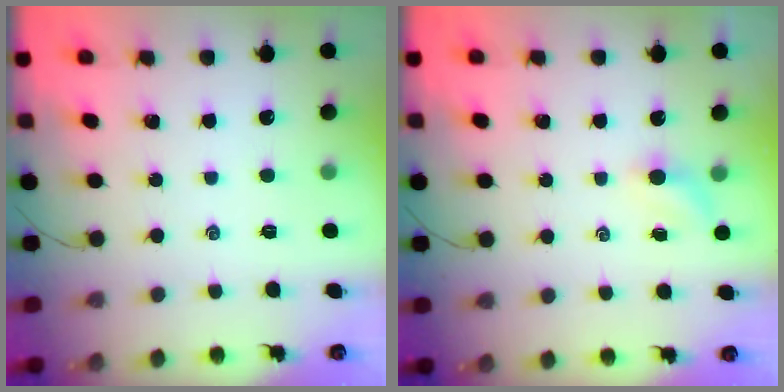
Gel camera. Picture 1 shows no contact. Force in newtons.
{"total": 2.4, "press": 2.3, "slide": 0.7}